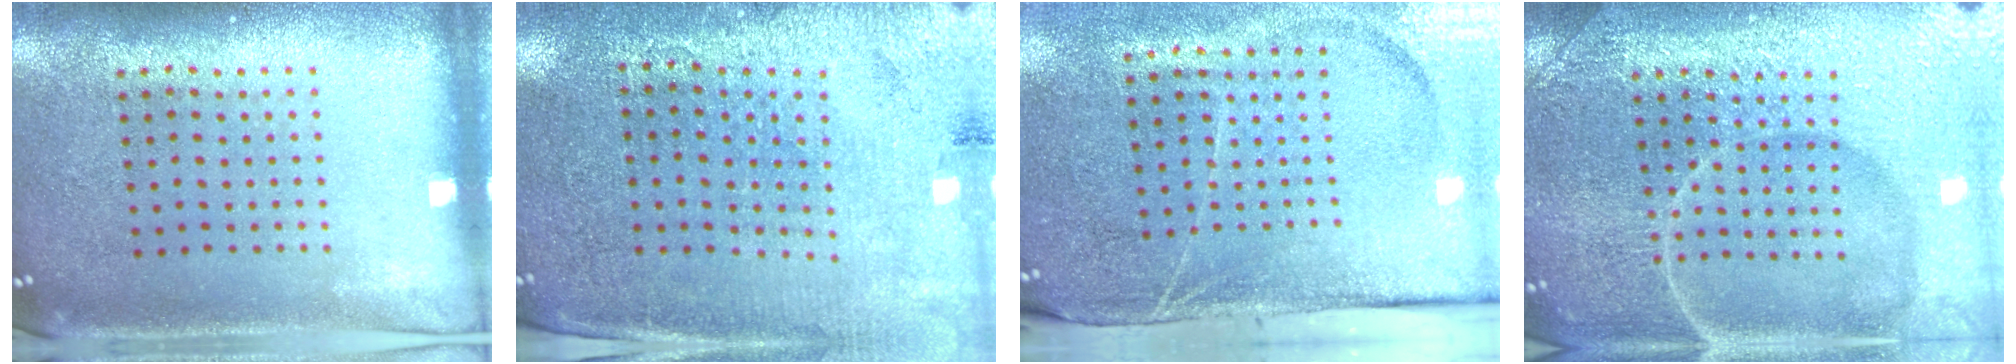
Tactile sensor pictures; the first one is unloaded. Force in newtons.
{"total": 3.0, "press": 2.9, "slide": 0.8}
{"total": 4.3, "press": 3.5, "slide": 2.5}
{"total": 7.6, "press": 7.5, "slide": 1.0}